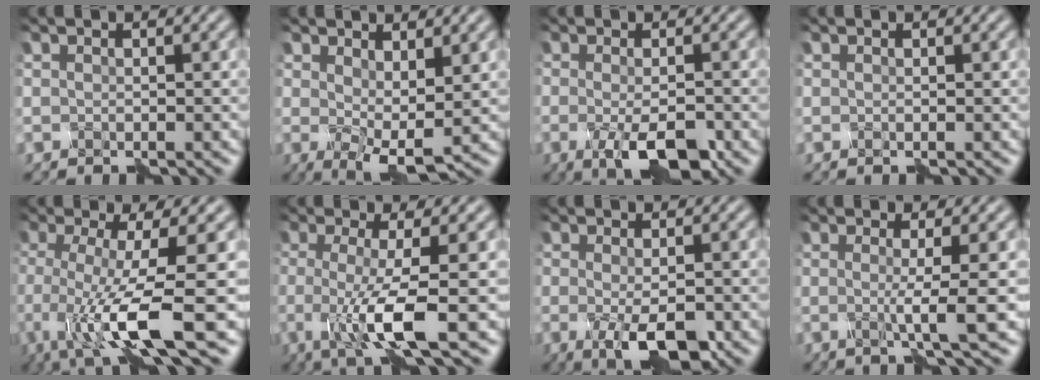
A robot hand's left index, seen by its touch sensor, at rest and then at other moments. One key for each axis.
{"total": 4.1, "fx": 1.0, "fy": 1.9, "fz": 3.5, "tx": -0.068, "ty": -0.014, "tz": 0.024}
{"total": 4.5, "fx": -2.0, "fy": 1.3, "fz": 3.8, "tx": -0.072, "ty": -0.006, "tz": -0.034}
{"total": 0.0}
{"total": 9.2, "fx": -2.7, "fy": 2.0, "fz": 8.6, "tx": -0.152, "ty": -0.014, "tz": -0.048}
{"total": 6.0, "fx": -1.4, "fy": 1.2, "fz": 5.8, "tx": -0.106, "ty": -0.014, "tz": -0.027}
{"total": 3.9, "fx": -1.6, "fy": 1.1, "fz": 3.4, "tx": -0.067, "ty": -0.006, "tz": -0.027}
{"total": 3.1, "fx": -0.4, "fy": 0.4, "fz": 3.0, "tx": -0.049, "ty": -0.005, "tz": -0.012}